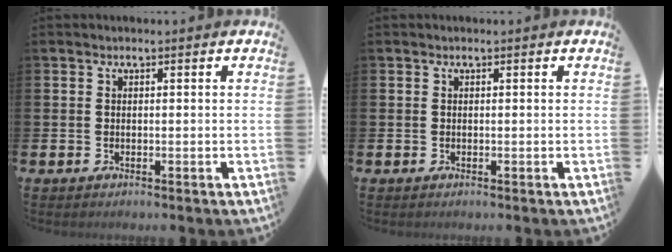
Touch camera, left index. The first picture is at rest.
{"total": 0.0}